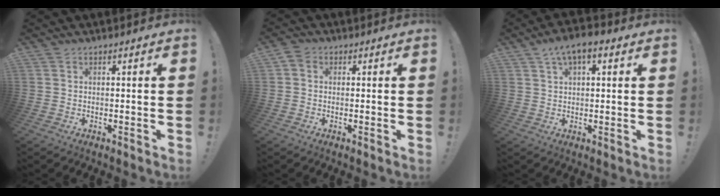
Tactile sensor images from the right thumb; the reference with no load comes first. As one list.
[{"total": 1.8, "force": [-0.2, 1.5, 0.8], "torque": [-0.014, 0.004, -0.005]}, {"total": 6.4, "force": [3.1, 3.0, 4.8], "torque": [-0.083, -0.001, 0.056]}]